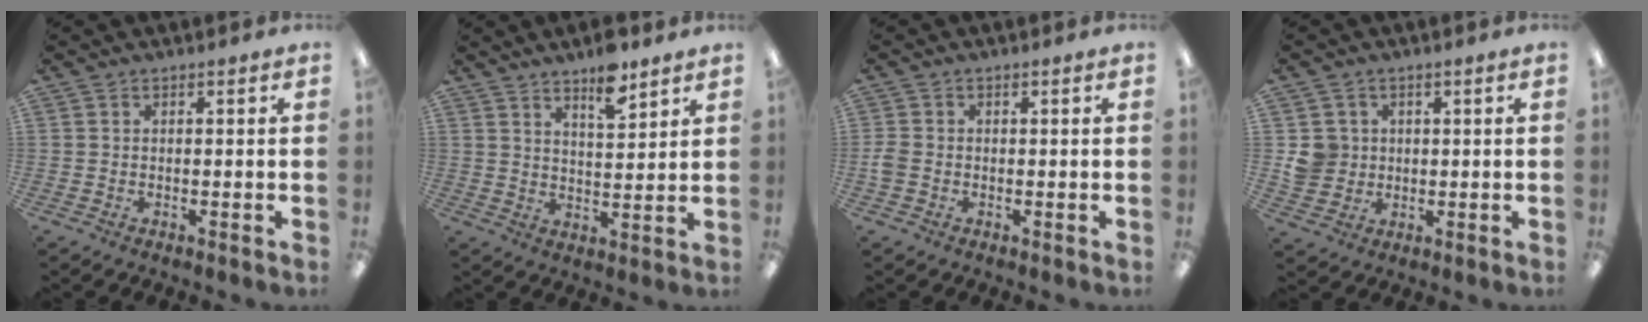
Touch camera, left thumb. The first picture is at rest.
{"total": 7.8, "force": [6.1, 2.2, 4.3], "torque": [-0.058, -0.039, 0.101]}
{"total": 2.2, "force": [-0.5, 1.6, 1.4], "torque": [-0.030, 0.001, -0.010]}
{"total": 5.5, "force": [0.9, 5.3, 1.2], "torque": [-0.019, 0.009, 0.019]}